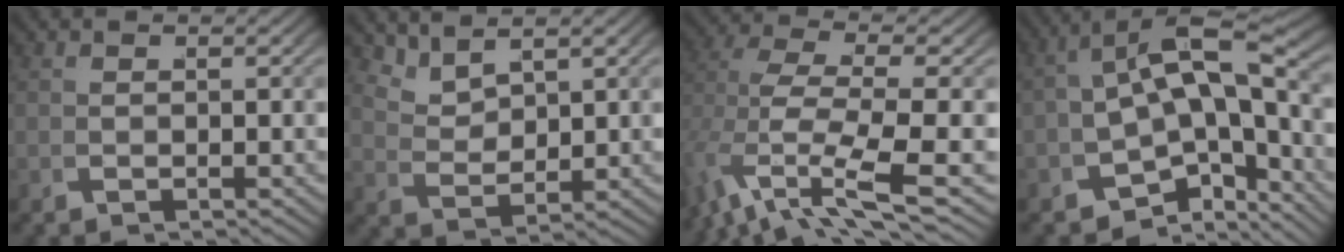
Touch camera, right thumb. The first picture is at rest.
{"total": 3.6, "force": [2.9, 1.2, 1.9], "torque": [-0.041, -0.003, 0.066]}
{"total": 7.3, "force": [-1.4, 3.0, 6.5], "torque": [-0.150, -0.033, 0.001]}
{"total": 10.1, "force": [-2.2, 6.3, 7.6], "torque": [-0.129, -0.032, -0.026]}